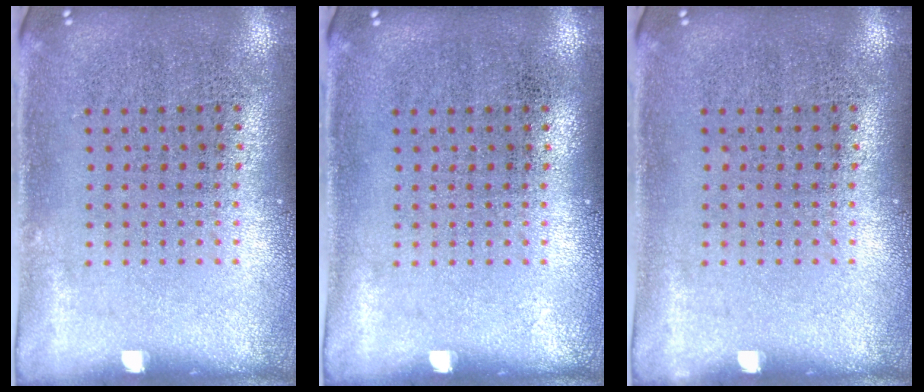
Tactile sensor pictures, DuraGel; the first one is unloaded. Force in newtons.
{"total": 0.0}
{"total": 0.0}